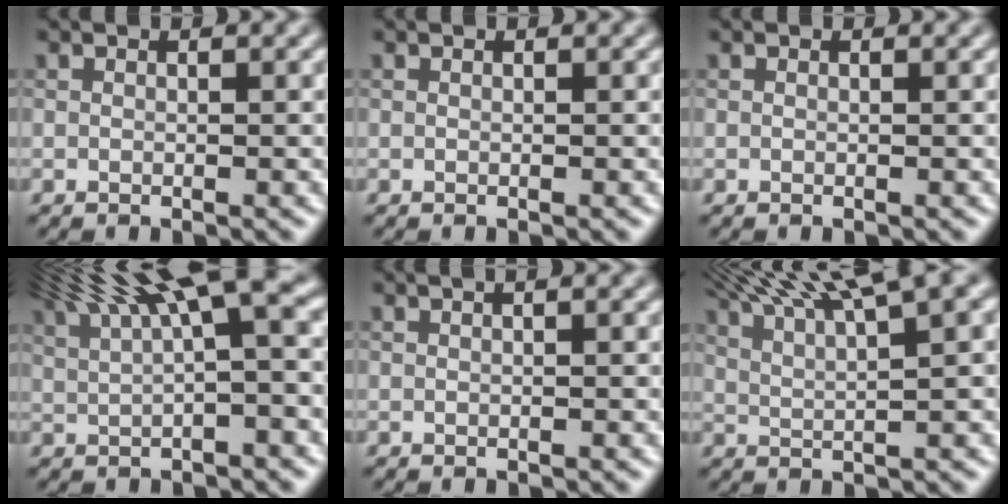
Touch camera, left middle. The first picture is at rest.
{"total": 0.0}
{"total": 0.0}
{"total": 9.9, "force": [4.9, 2.5, 8.2], "torque": [-0.129, 0.034, 0.082]}
{"total": 2.2, "force": [1.0, 0.9, 1.8], "torque": [-0.012, 0.003, 0.005]}
{"total": 9.5, "force": [6.5, 1.8, 6.6], "torque": [-0.088, 0.032, 0.081]}